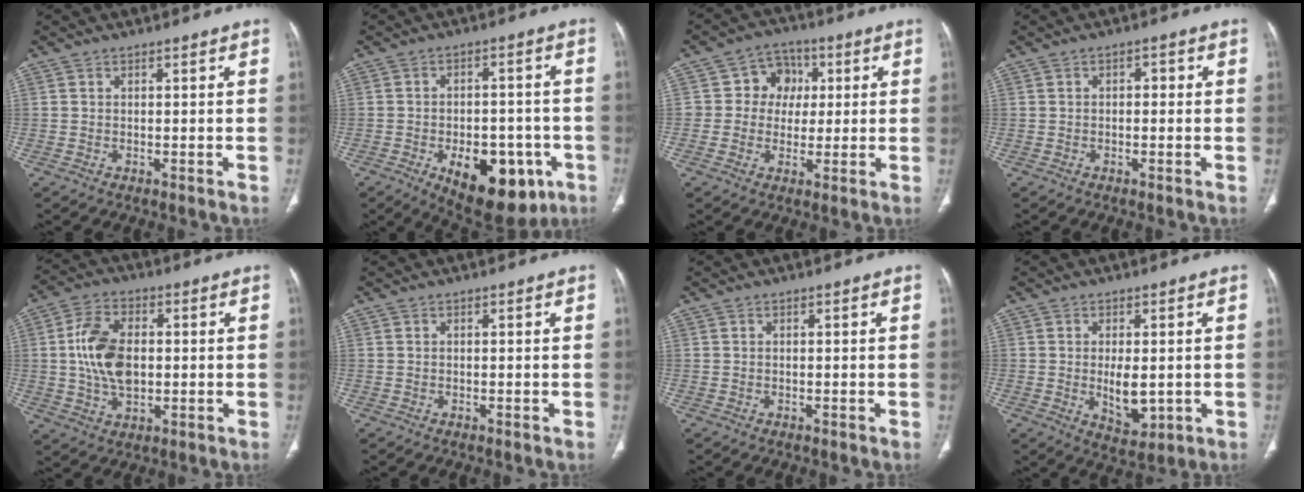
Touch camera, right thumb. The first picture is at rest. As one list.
[{"total": 16.5, "force": [-6.8, 9.2, 11.9], "torque": [-0.138, 0.020, -0.080]}, {"total": 7.9, "force": [1.2, 7.2, 3.0], "torque": [0.006, 0.011, 0.011]}, {"total": 1.5, "force": [0.0, 1.0, 1.2], "torque": [-0.006, 0.006, -0.006]}, {"total": 11.7, "force": [0.5, 7.3, 9.2], "torque": [-0.167, 0.005, 0.014]}, {"total": 0.0}, {"total": 0.0}, {"total": 6.5, "force": [-0.5, 3.4, 5.5], "torque": [-0.076, -0.013, 0.005]}]